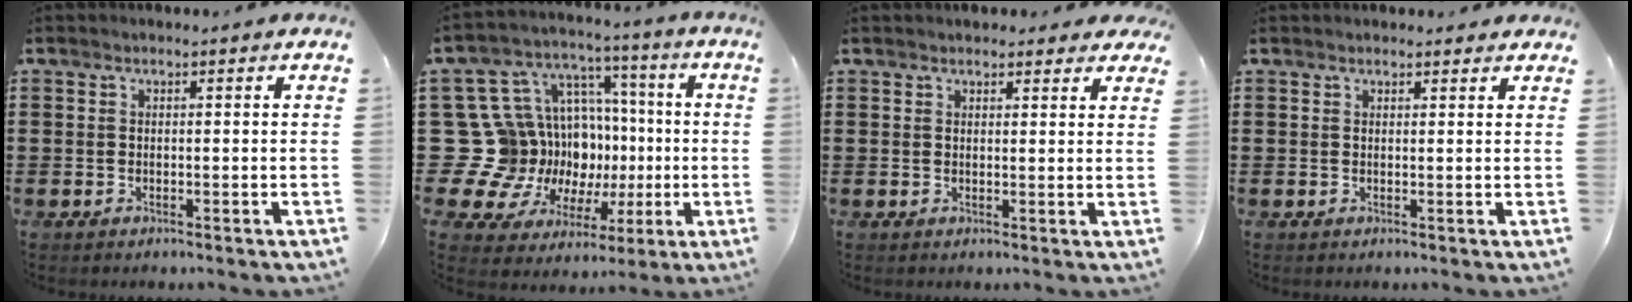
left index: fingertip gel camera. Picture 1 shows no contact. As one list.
[{"total": 16.4, "force": [-0.6, 15.4, 5.6], "torque": [-0.158, -0.035, 0.035]}, {"total": 2.4, "force": [2.2, 0.7, 0.4], "torque": [-0.006, -0.001, 0.040]}, {"total": 1.2, "force": [1.2, 0.4, 0.1], "torque": [-0.005, 0.003, 0.023]}]